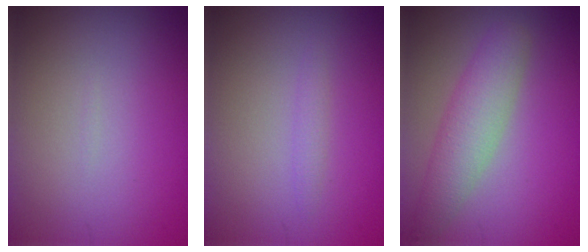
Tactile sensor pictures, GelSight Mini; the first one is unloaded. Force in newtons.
{"total": 0.8, "press": 0.8, "slide": 0.1}
{"total": 4.1, "press": 4.1, "slide": 0.3}